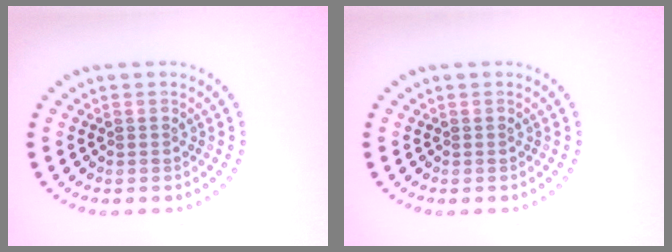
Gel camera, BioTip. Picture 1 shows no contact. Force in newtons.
{"total": 0.0}